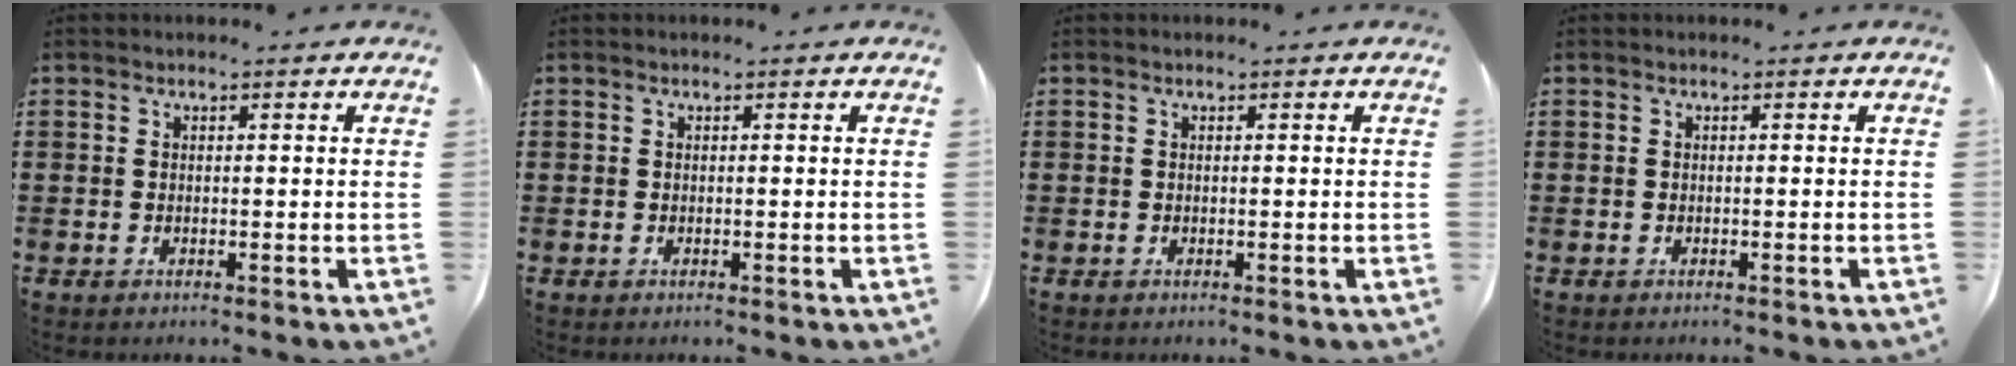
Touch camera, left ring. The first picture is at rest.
{"total": 0.0}
{"total": 0.0}
{"total": 0.0}